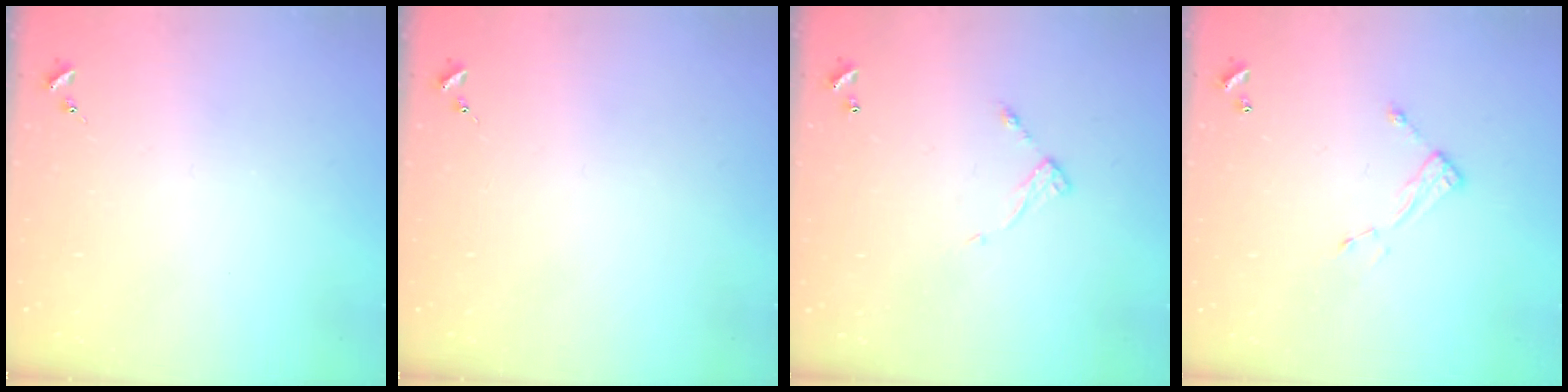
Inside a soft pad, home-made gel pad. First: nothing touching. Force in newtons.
{"total": 0.0}
{"total": 6.4, "press": 6.4, "slide": 0.4}
{"total": 6.6, "press": 6.6, "slide": 0.2}